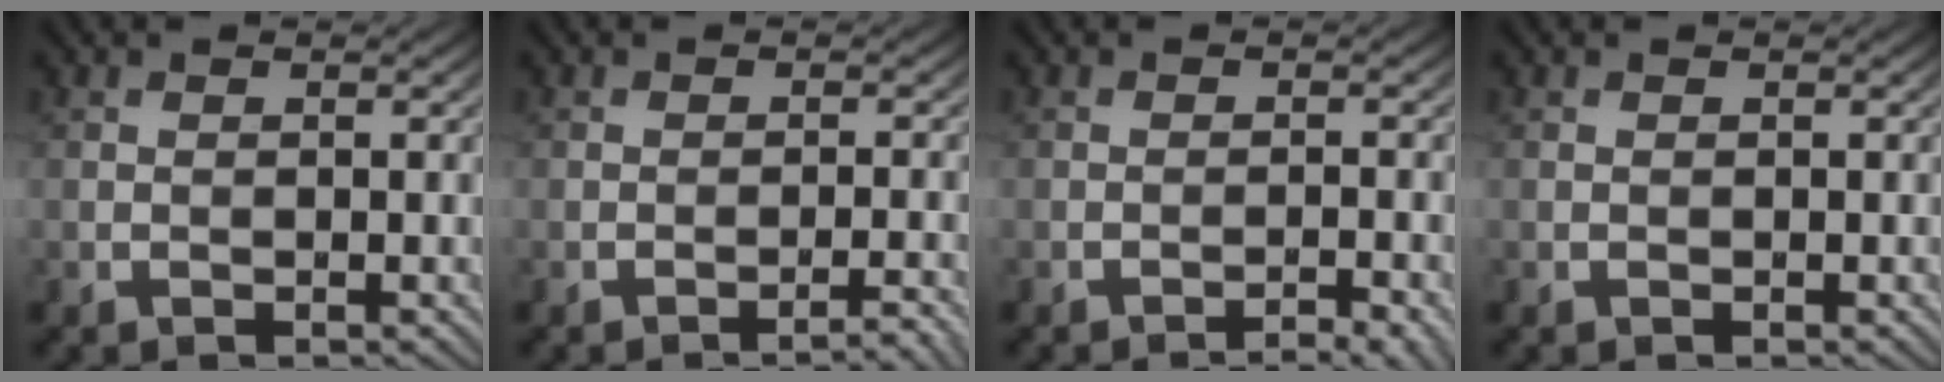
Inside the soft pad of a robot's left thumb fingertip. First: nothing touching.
{"total": 1.9, "force": [-1.6, -0.6, 0.7], "torque": [-0.014, 0.006, -0.027]}
{"total": 2.5, "force": [-2.1, -0.1, 1.4], "torque": [-0.020, 0.006, -0.032]}
{"total": 0.0}